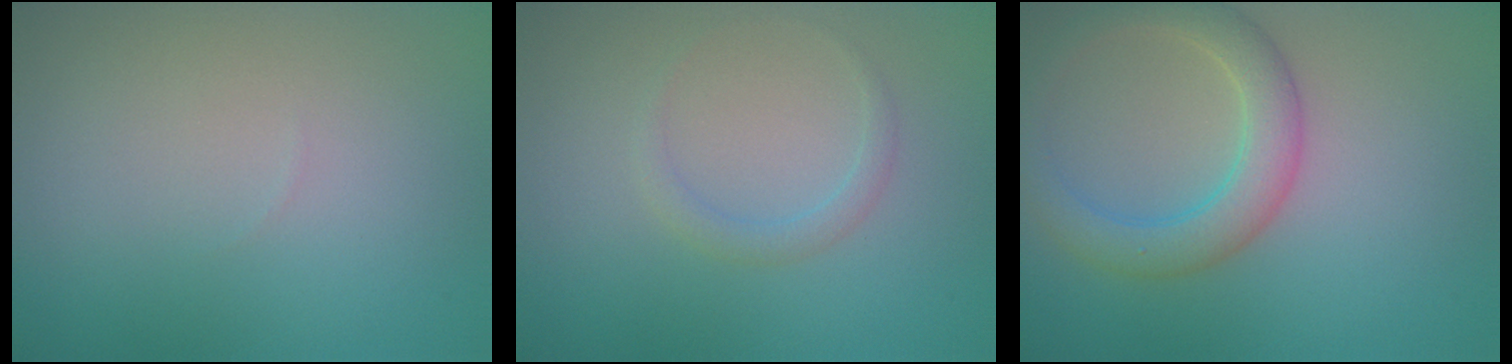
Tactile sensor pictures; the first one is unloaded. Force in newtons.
{"total": 1.2, "press": 1.2, "slide": 0.0}
{"total": 4.1, "press": 4.1, "slide": 0.0}